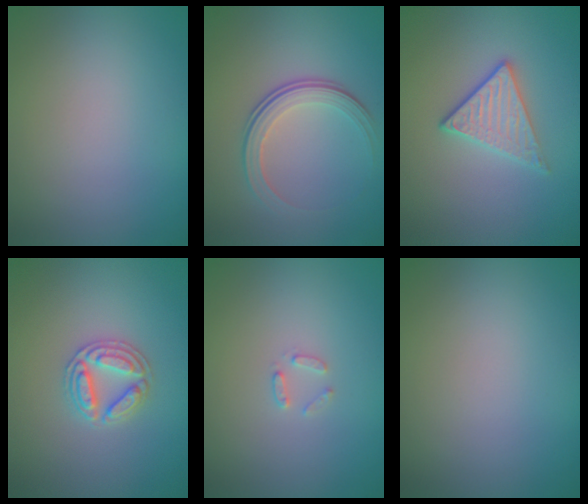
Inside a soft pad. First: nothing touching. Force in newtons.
{"total": 3.6, "press": 2.4, "slide": 2.7}
{"total": 2.7, "press": 2.4, "slide": 1.2}
{"total": 2.8, "press": 2.7, "slide": 0.5}
{"total": 1.0, "press": 1.0, "slide": 0.2}
{"total": 0.0}